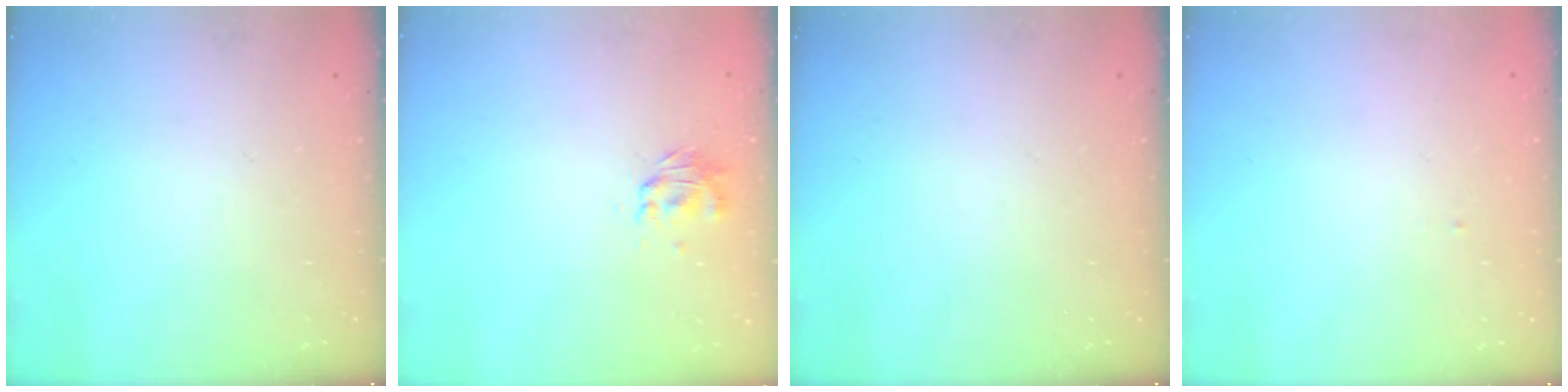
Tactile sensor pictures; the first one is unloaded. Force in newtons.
{"total": 1.3, "press": 1.2, "slide": 0.4}
{"total": 0.0}
{"total": 0.9, "press": 0.8, "slide": 0.3}